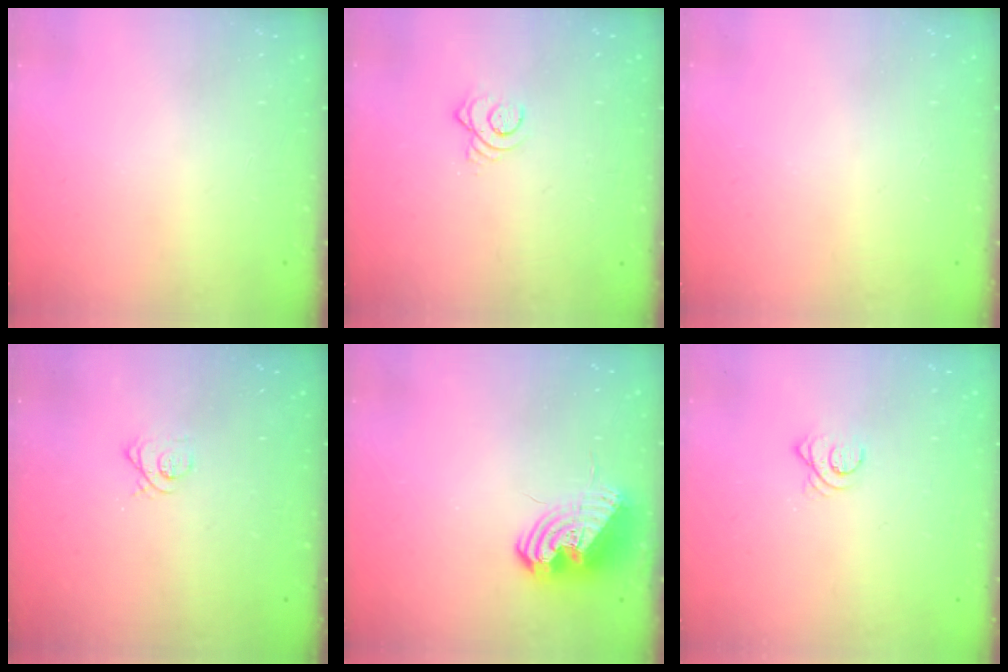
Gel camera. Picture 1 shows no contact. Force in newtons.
{"total": 3.4, "press": 3.4, "slide": 0.2}
{"total": 0.0}
{"total": 3.8, "press": 3.8, "slide": 0.0}
{"total": 11.0, "press": 10.9, "slide": 1.5}
{"total": 3.5, "press": 3.5, "slide": 0.5}